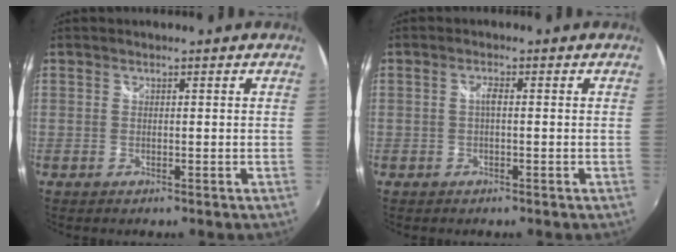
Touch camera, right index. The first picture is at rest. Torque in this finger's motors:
{"motor_torque": [0.38, -0.14, 0.13, 0.04]}